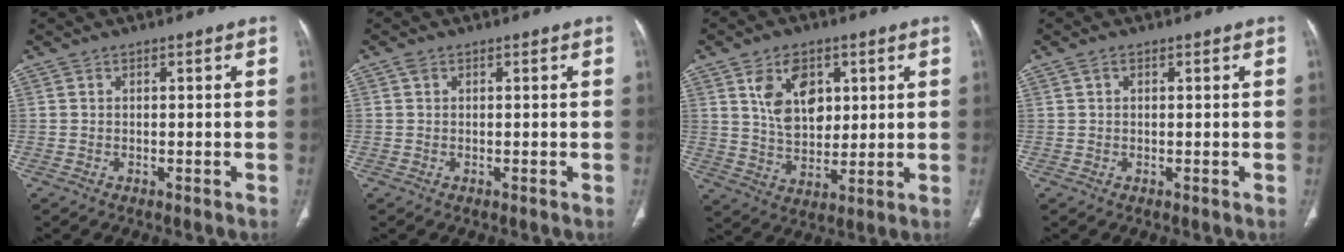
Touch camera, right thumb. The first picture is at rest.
{"total": 1.7, "force": [0.8, 1.2, 1.0], "torque": [-0.014, 0.005, 0.014]}
{"total": 10.8, "force": [4.0, 7.1, 7.1], "torque": [-0.090, -0.019, 0.079]}
{"total": 1.1, "force": [0.5, 0.6, 0.7], "torque": [-0.015, 0.007, 0.008]}